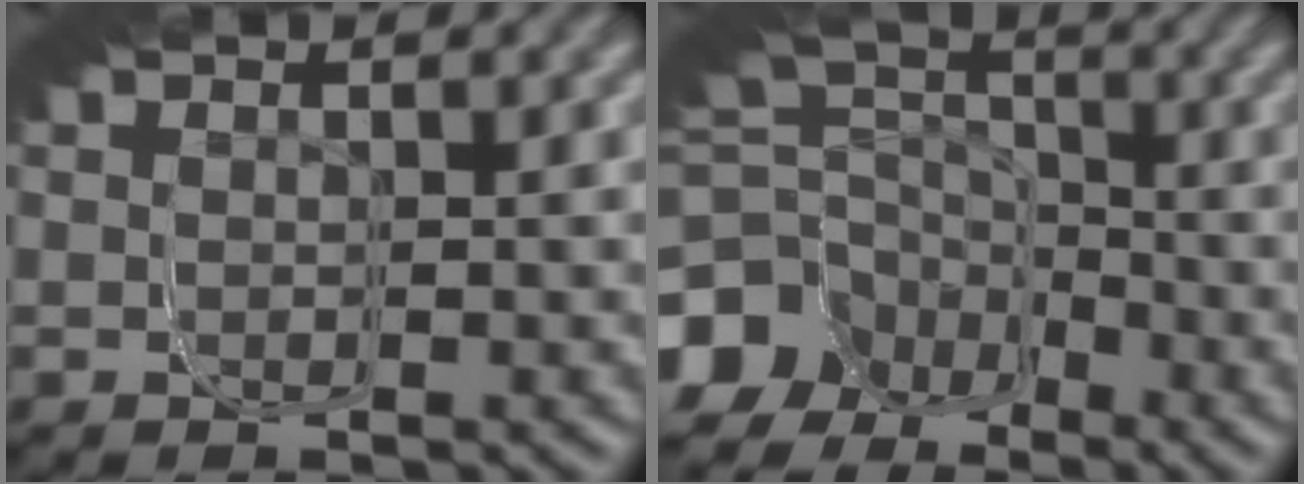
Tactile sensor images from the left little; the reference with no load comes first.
{"total": 10.4, "force": [-4.4, 7.6, 5.6], "torque": [-0.051, -0.012, -0.085]}